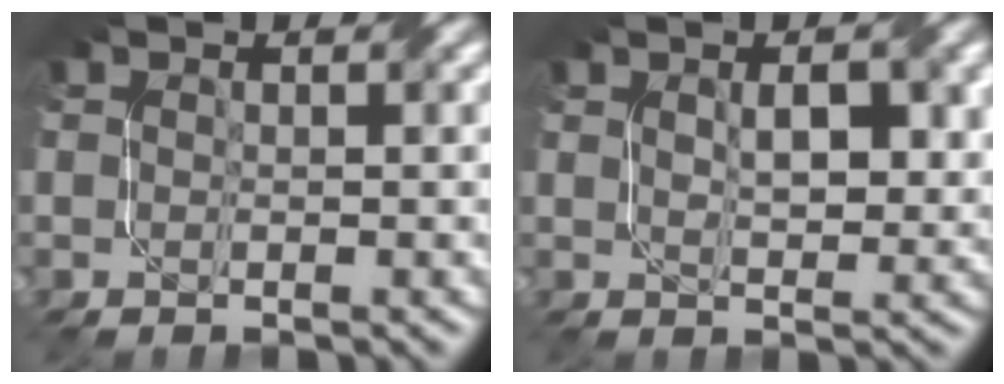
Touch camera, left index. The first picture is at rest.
{"total": 3.6, "force": [1.0, 1.5, 3.1], "torque": [-0.057, 0.001, 0.022]}